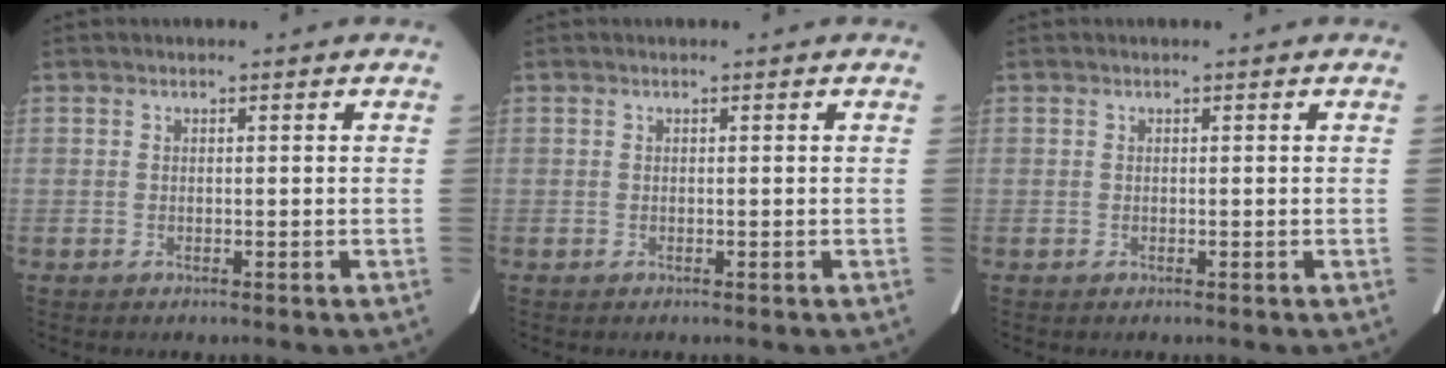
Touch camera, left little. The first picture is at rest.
{"total": 0.0}
{"total": 0.0}